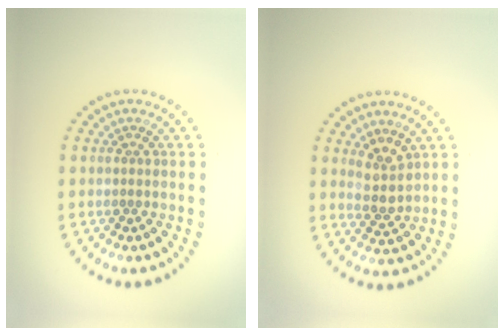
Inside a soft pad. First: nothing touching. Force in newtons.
{"total": 2.3, "press": 2.0, "slide": 1.1}